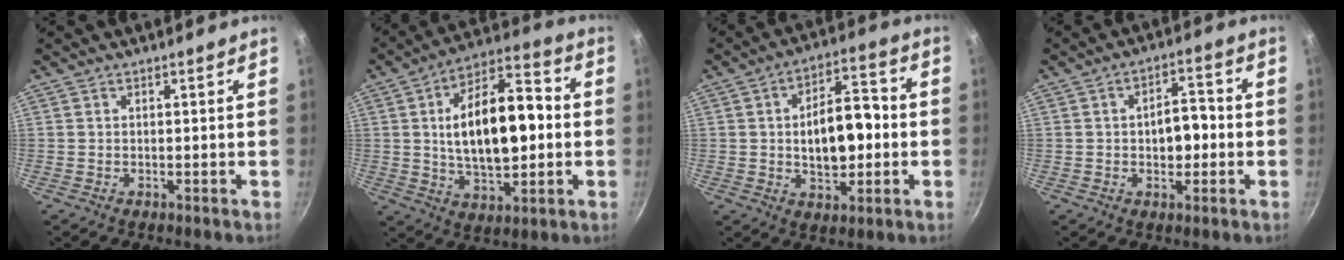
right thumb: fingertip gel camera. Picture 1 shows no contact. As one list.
[{"total": 19.9, "force": [1.1, 10.0, 17.2], "torque": [-0.261, 0.022, 0.016]}, {"total": 13.3, "force": [-0.2, 7.3, 11.2], "torque": [-0.146, 0.025, -0.003]}, {"total": 7.1, "force": [-0.4, 4.2, 5.6], "torque": [-0.063, 0.018, -0.010]}]